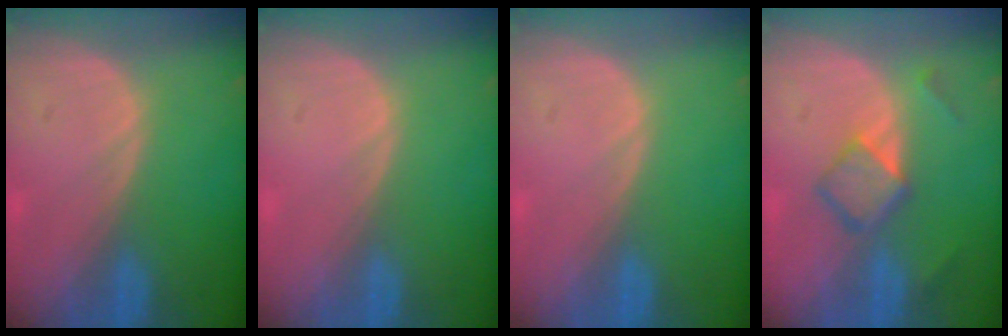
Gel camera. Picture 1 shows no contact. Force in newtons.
{"total": 0.0}
{"total": 0.0}
{"total": 5.1, "press": 4.7, "slide": 1.9}